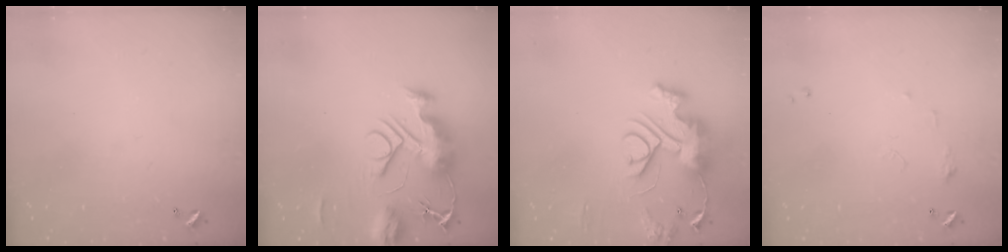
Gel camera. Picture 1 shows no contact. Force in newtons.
{"total": 12.6, "press": 12.6, "slide": 1.2}
{"total": 13.2, "press": 13.1, "slide": 1.4}
{"total": 6.3, "press": 6.3, "slide": 0.7}